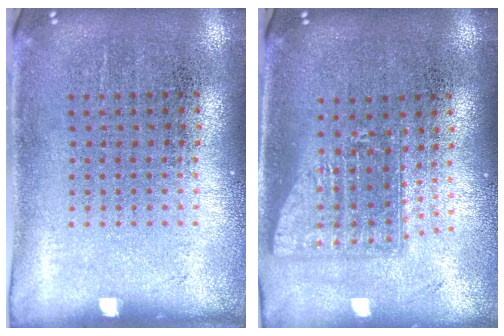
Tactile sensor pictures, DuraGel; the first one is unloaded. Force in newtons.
{"total": 1.6, "press": 1.2, "slide": 1.0}